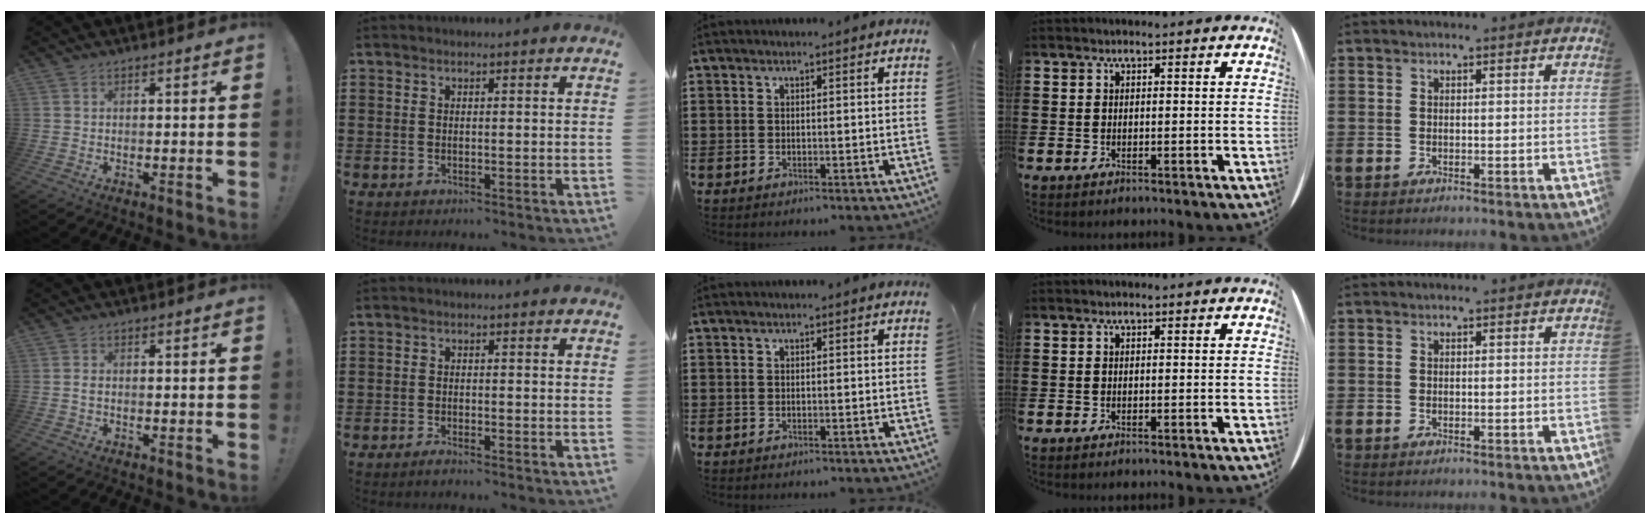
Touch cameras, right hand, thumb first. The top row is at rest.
{"thumb": {"total": 1.0, "force": [-0.2, 0.5, 0.9], "torque": [-0.016, 0.005, -0.004]}, "index": {"total": 1.0, "force": [-0.9, 0.0, 0.3], "torque": [-0.008, -0.003, -0.017]}}